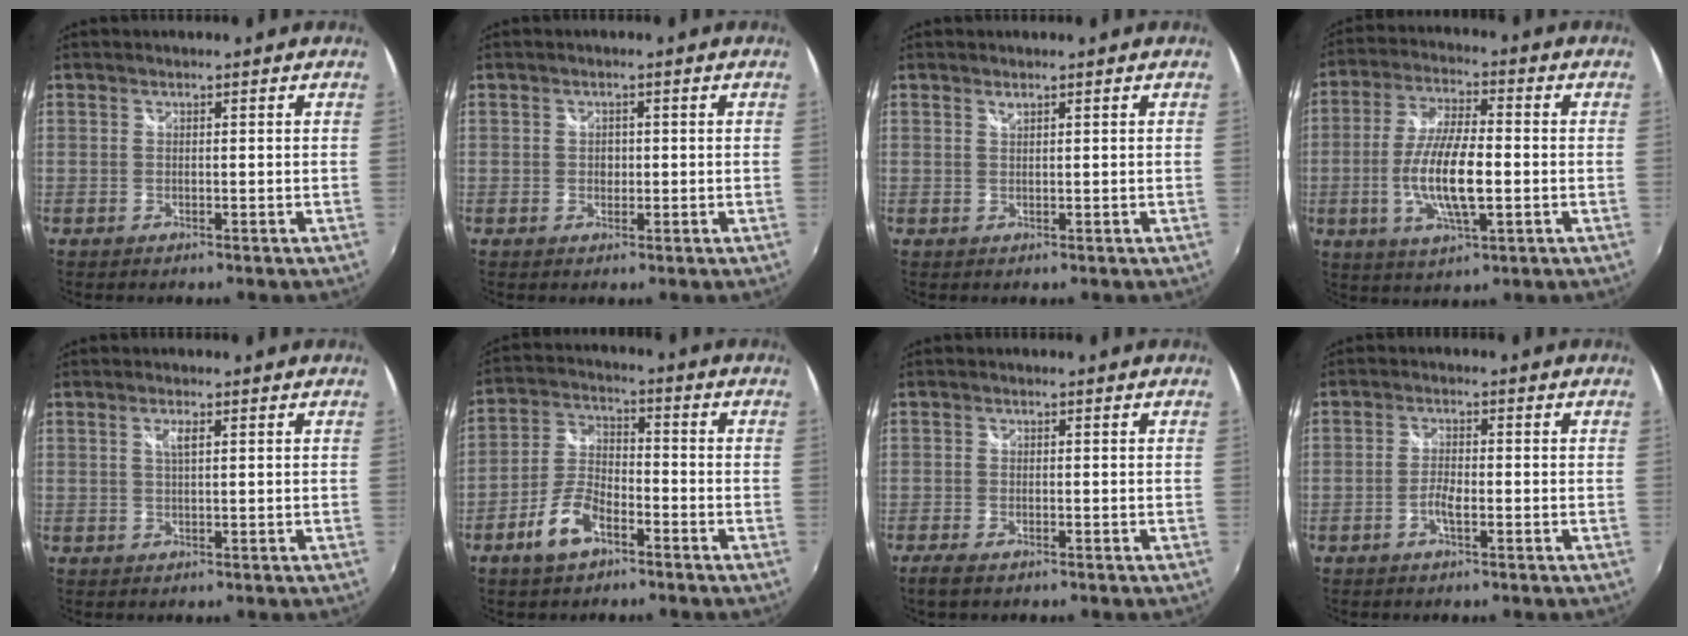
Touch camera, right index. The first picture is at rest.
{"total": 1.6, "force": [-0.1, 1.4, 0.7], "torque": [-0.008, 0.001, -0.004]}
{"total": 0.7, "force": [0.5, 0.1, 0.4], "torque": [-0.006, 0.001, 0.009]}
{"total": 12.3, "force": [-2.4, 3.5, 11.5], "torque": [-0.231, -0.004, -0.045]}
{"total": 1.8, "force": [0.7, 0.4, 1.6], "torque": [-0.030, 0.001, 0.011]}
{"total": 8.5, "force": [-5.2, 3.8, 5.6], "torque": [-0.125, 0.007, -0.098]}
{"total": 3.2, "force": [-2.3, 1.0, 1.9], "torque": [-0.046, -0.011, -0.044]}
{"total": 2.8, "force": [-1.3, 0.7, 2.3], "torque": [-0.055, 0.002, -0.029]}